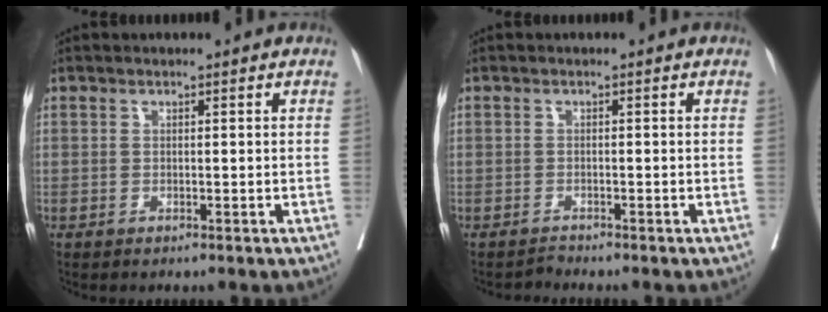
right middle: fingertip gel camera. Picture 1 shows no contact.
{"total": 0.8, "force": [-0.7, -0.2, -0.3], "torque": [0.007, -0.007, -0.010]}